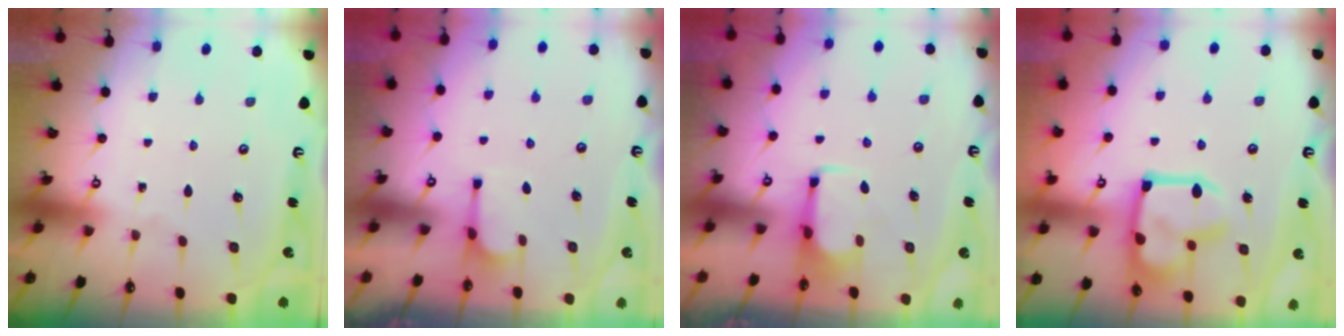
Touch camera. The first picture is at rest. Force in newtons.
{"total": 2.0, "press": 1.7, "slide": 1.1}
{"total": 2.3, "press": 2.2, "slide": 0.9}
{"total": 16.3, "press": 16.2, "slide": 1.9}